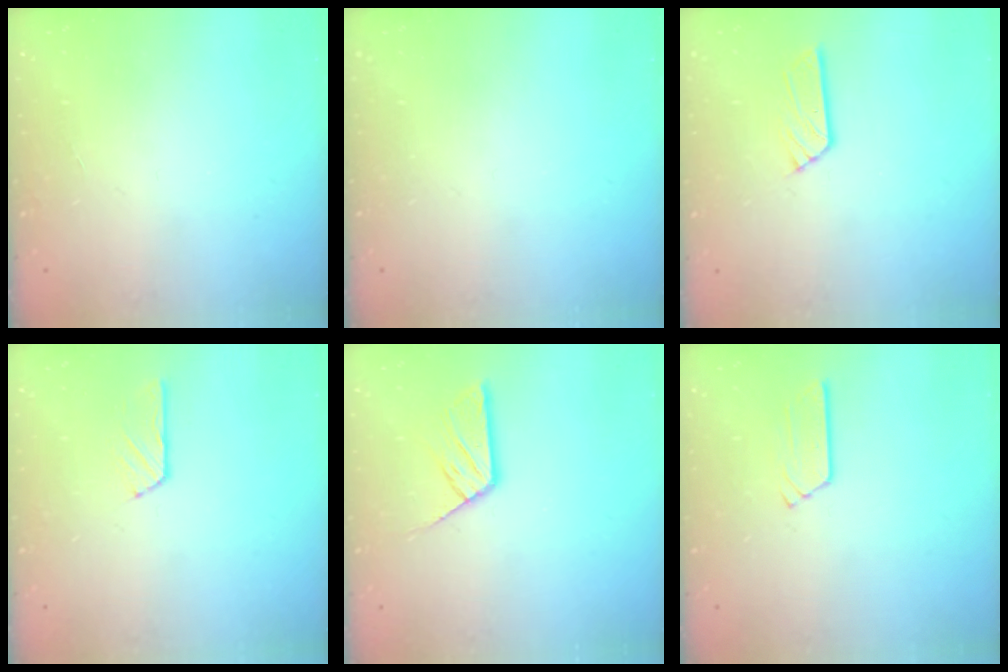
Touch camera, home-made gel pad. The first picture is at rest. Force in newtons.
{"total": 0.0}
{"total": 5.1, "press": 5.1, "slide": 0.3}
{"total": 2.9, "press": 2.8, "slide": 0.4}
{"total": 8.4, "press": 8.3, "slide": 0.5}
{"total": 3.6, "press": 3.6, "slide": 0.4}